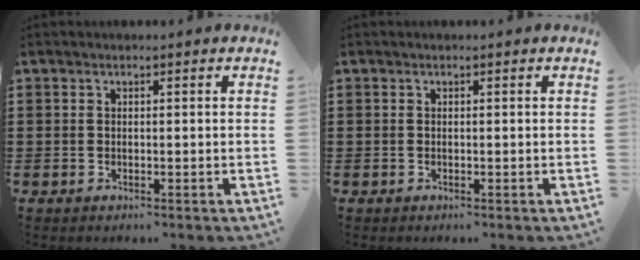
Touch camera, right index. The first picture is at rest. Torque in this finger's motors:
{"motor_torque": [0.98, 1.10, 0.08, 0.02]}